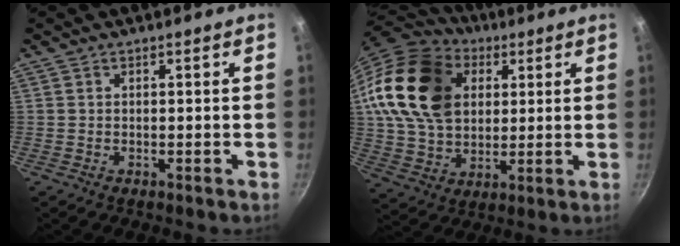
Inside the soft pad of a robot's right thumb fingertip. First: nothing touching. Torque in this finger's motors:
{"motor_torque": [2.34, 2.66, 1.05, -0.64, 0.58]}